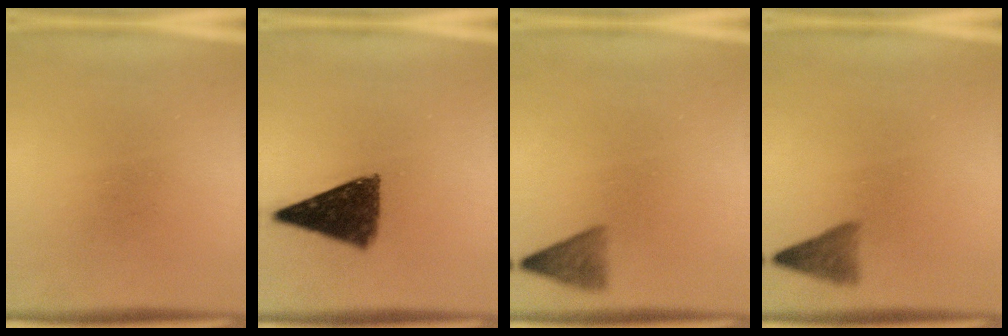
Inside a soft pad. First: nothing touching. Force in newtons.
{"total": 10.8}
{"total": 3.0}
{"total": 2.8}